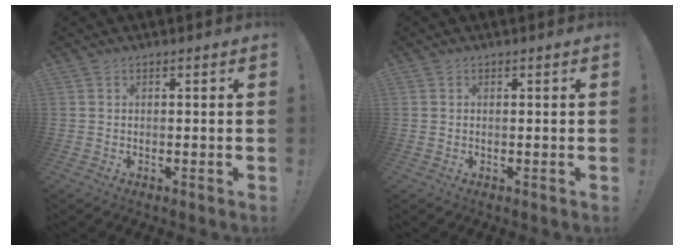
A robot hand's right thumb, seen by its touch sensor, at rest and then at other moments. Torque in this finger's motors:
{"motor_torque": [-0.13, 0.11, -0.09, 0.06, 0.00]}